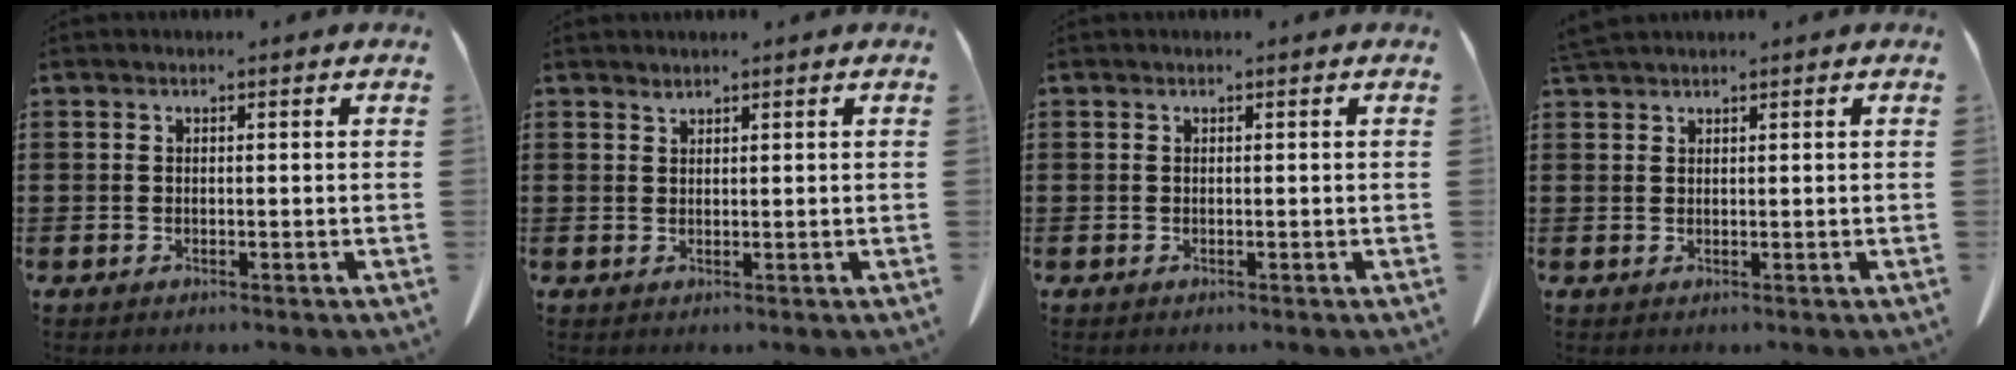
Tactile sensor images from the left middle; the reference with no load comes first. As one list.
[{"total": 1.0, "force": [1.0, -0.1, 0.1], "torque": [-0.005, -0.005, 0.021]}, {"total": 0.0}, {"total": 1.7, "force": [1.6, 0.0, 0.6], "torque": [-0.016, -0.002, 0.032]}]